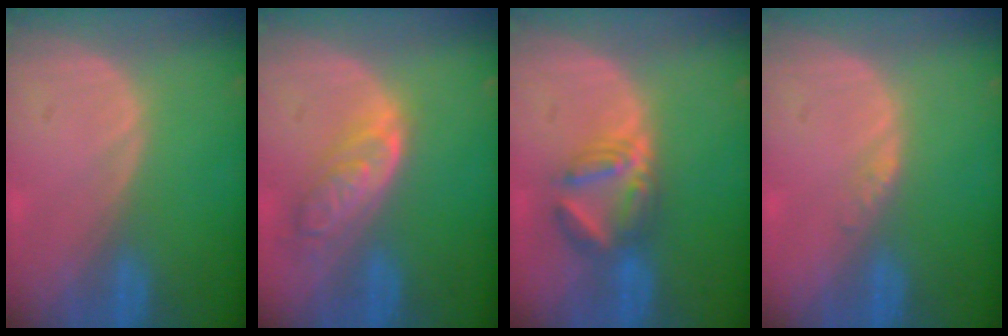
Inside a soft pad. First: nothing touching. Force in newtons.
{"total": 6.3, "press": 5.7, "slide": 2.7}
{"total": 5.7, "press": 5.6, "slide": 1.2}
{"total": 1.1, "press": 1.1, "slide": 0.1}